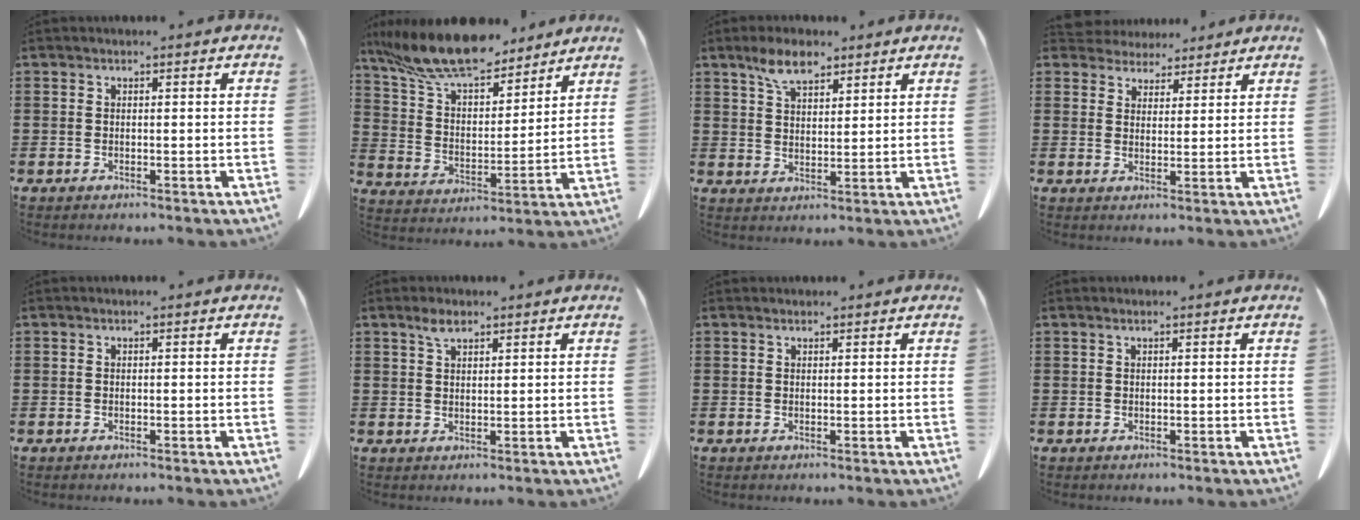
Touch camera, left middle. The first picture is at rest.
{"total": 12.3, "force": [10.4, 2.7, 6.1], "torque": [-0.157, -0.046, 0.188]}
{"total": 5.9, "force": [4.1, 2.5, 3.5], "torque": [-0.079, 0.002, 0.076]}
{"total": 3.6, "force": [3.4, 1.3, -0.1], "torque": [-0.012, -0.007, 0.065]}
{"total": 0.0}
{"total": 2.6, "force": [1.8, 1.0, 1.6], "torque": [-0.036, 0.002, 0.034]}
{"total": 0.8, "force": [0.8, 0.3, 0.1], "torque": [-0.004, -0.002, 0.016]}
{"total": 0.6, "force": [0.4, 0.0, 0.4], "torque": [-0.008, -0.002, 0.009]}